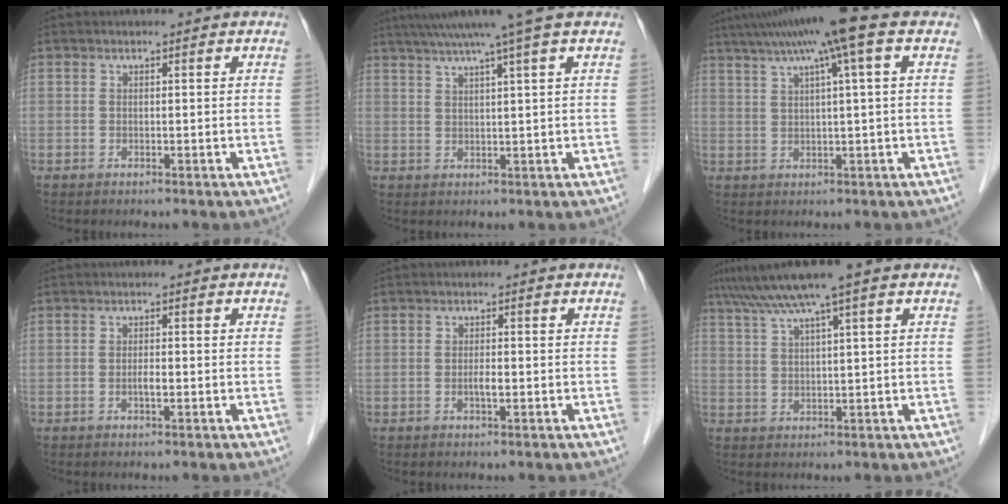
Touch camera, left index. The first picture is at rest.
{"total": 7.7, "force": [5.7, -2.0, 4.7], "torque": [-0.072, 0.018, 0.083]}
{"total": 7.7, "force": [4.0, 0.2, 6.5], "torque": [-0.106, 0.034, 0.060]}
{"total": 1.4, "force": [-0.5, 0.2, 1.3], "torque": [-0.026, 0.001, -0.009]}
{"total": 1.6, "force": [-0.5, 0.3, 1.5], "torque": [-0.030, 0.001, -0.009]}
{"total": 7.8, "force": [5.2, -0.9, 5.7], "torque": [-0.101, 0.030, 0.089]}